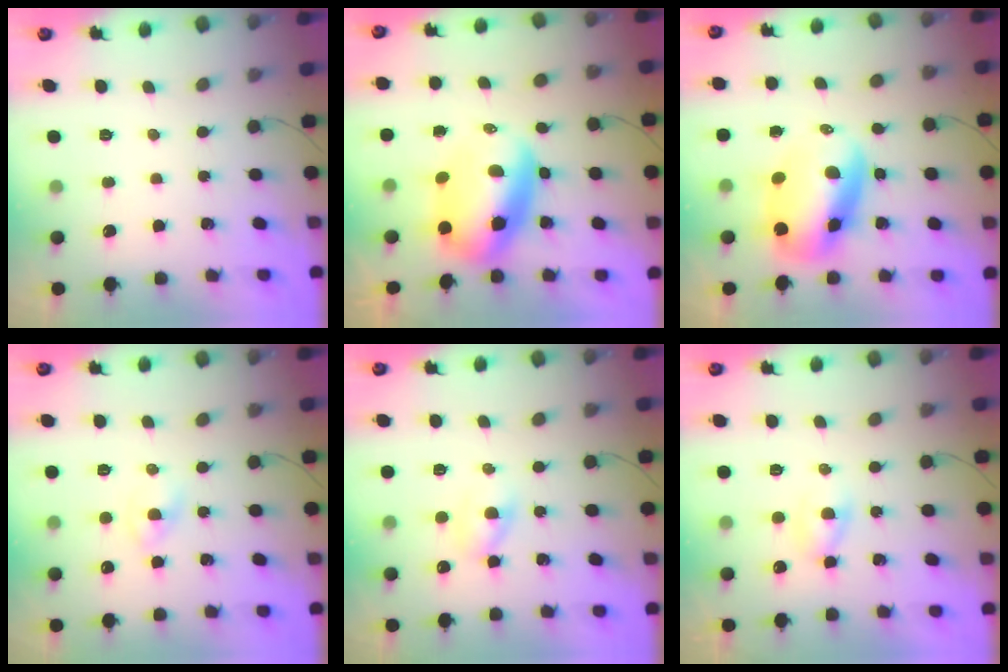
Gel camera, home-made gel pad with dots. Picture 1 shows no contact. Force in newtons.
{"total": 10.8, "press": 10.4, "slide": 2.7}
{"total": 11.1, "press": 10.8, "slide": 2.7}
{"total": 1.6, "press": 1.4, "slide": 0.9}
{"total": 2.6, "press": 2.4, "slide": 1.0}
{"total": 2.2, "press": 2.0, "slide": 1.1}